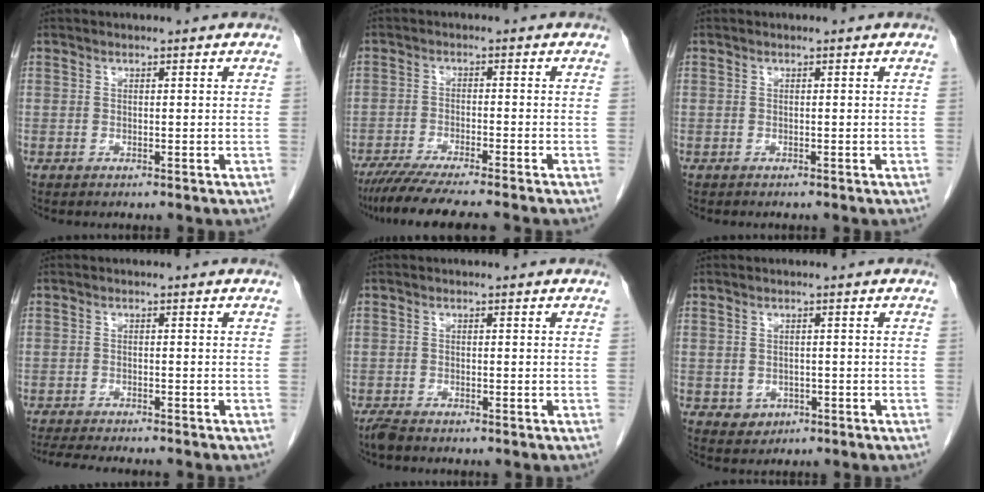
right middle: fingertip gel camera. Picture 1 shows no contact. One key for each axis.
{"total": 10.4, "fx": -8.9, "fy": -0.5, "fz": 5.3, "tx": -0.066, "ty": -0.029, "tz": -0.140}
{"total": 0.0}
{"total": 9.6, "fx": -8.5, "fy": 0.9, "fz": 4.3, "tx": -0.058, "ty": -0.015, "tz": -0.122}
{"total": 1.8, "fx": -1.6, "fy": 0.3, "fz": 0.8, "tx": -0.024, "ty": -0.006, "tz": -0.031}
{"total": 2.2, "fx": -0.8, "fy": 1.9, "fz": 0.7, "tx": -0.007, "ty": 0.004, "tz": -0.002}